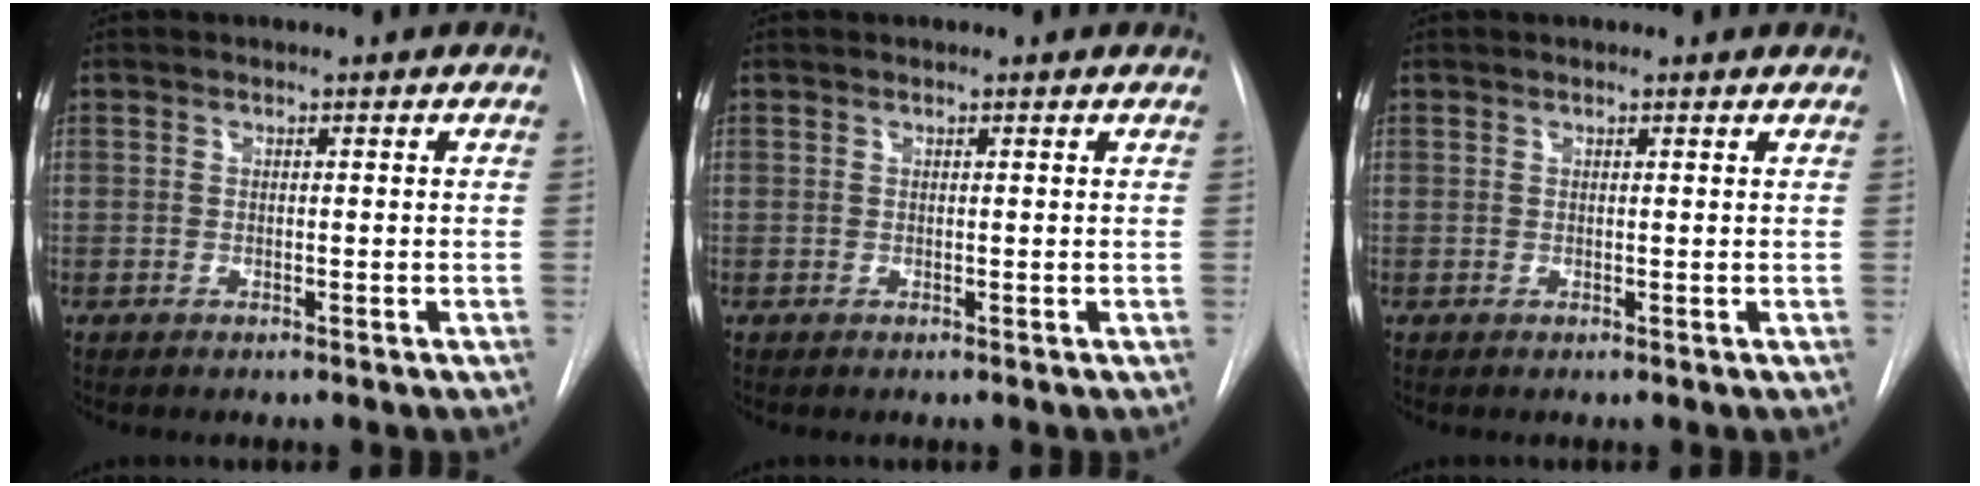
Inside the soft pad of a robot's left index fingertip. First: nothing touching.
{"total": 1.5, "force": [1.4, 0.1, 0.4], "torque": [-0.012, 0.012, 0.017]}
{"total": 2.7, "force": [2.6, 0.4, 0.8], "torque": [-0.014, 0.016, 0.025]}